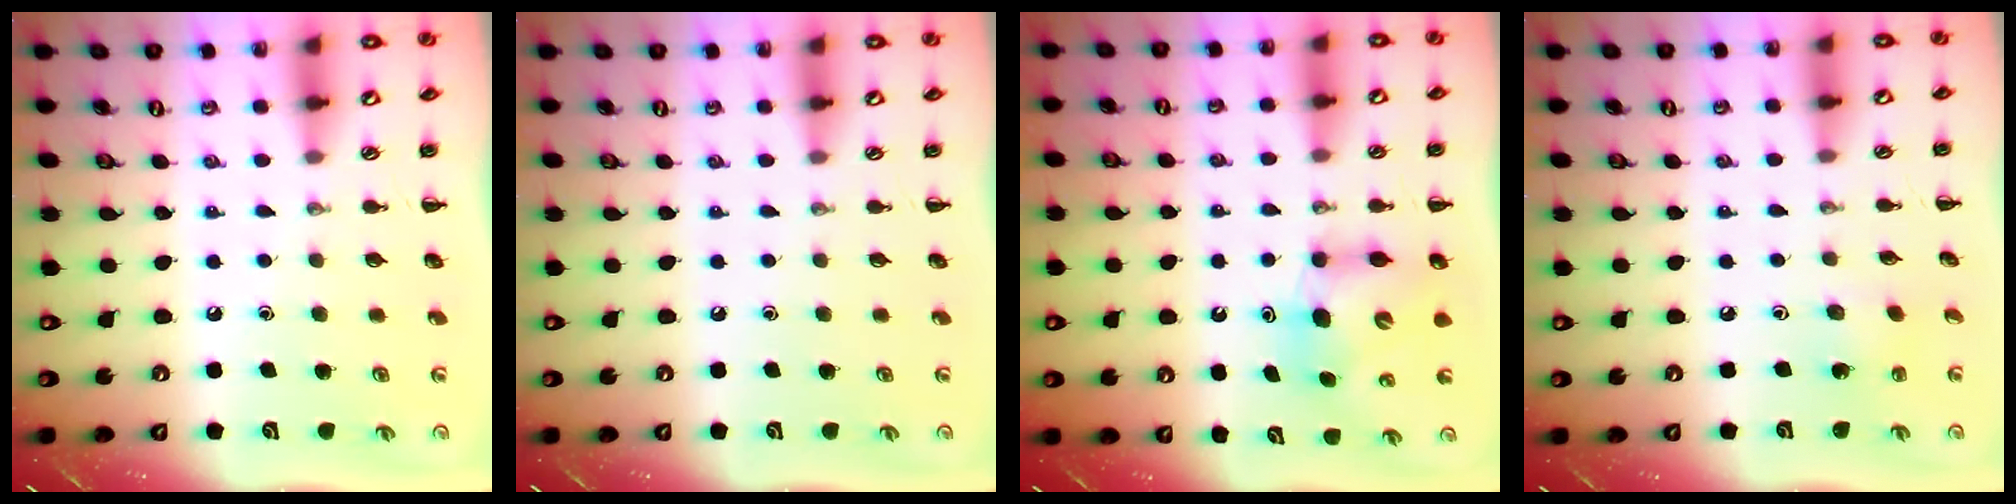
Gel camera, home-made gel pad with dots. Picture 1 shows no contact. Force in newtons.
{"total": 0.0}
{"total": 7.1, "press": 7.0, "slide": 0.8}
{"total": 2.4, "press": 2.2, "slide": 0.7}